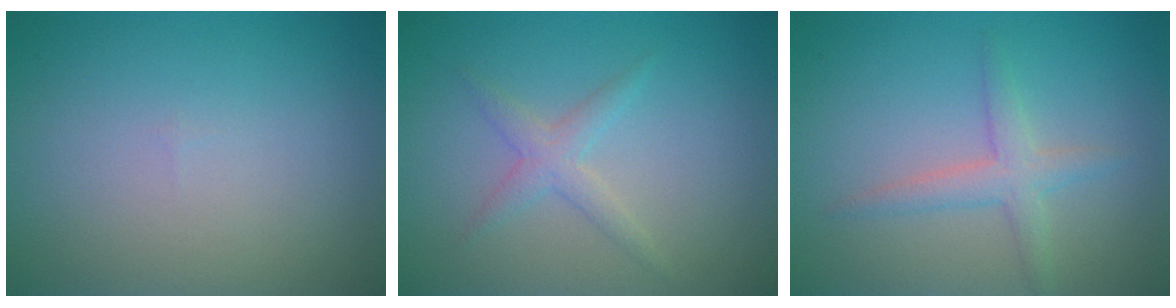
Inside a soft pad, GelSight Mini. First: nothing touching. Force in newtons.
{"total": 1.8, "press": 1.8, "slide": 0.1}
{"total": 2.3, "press": 2.3, "slide": 0.2}